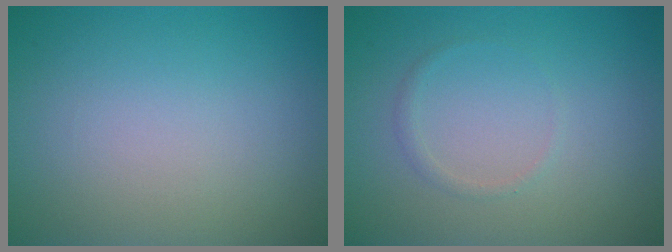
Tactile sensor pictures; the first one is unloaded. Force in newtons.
{"total": 0.7, "press": 0.7, "slide": 0.0}